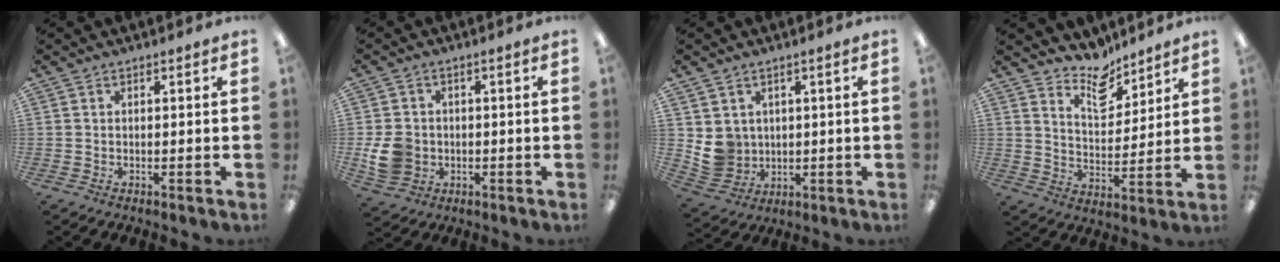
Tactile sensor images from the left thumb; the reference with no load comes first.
{"total": 7.2, "force": [-1.1, 6.3, 3.4], "torque": [-0.080, 0.010, -0.017]}
{"total": 6.3, "force": [2.0, 5.9, 1.0], "torque": [-0.031, -0.012, 0.047]}
{"total": 9.7, "force": [8.4, 4.0, 2.7], "torque": [-0.036, -0.059, 0.154]}